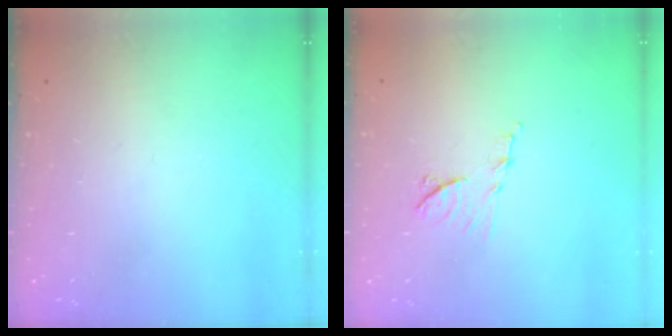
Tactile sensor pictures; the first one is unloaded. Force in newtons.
{"total": 7.4, "press": 7.4, "slide": 0.4}